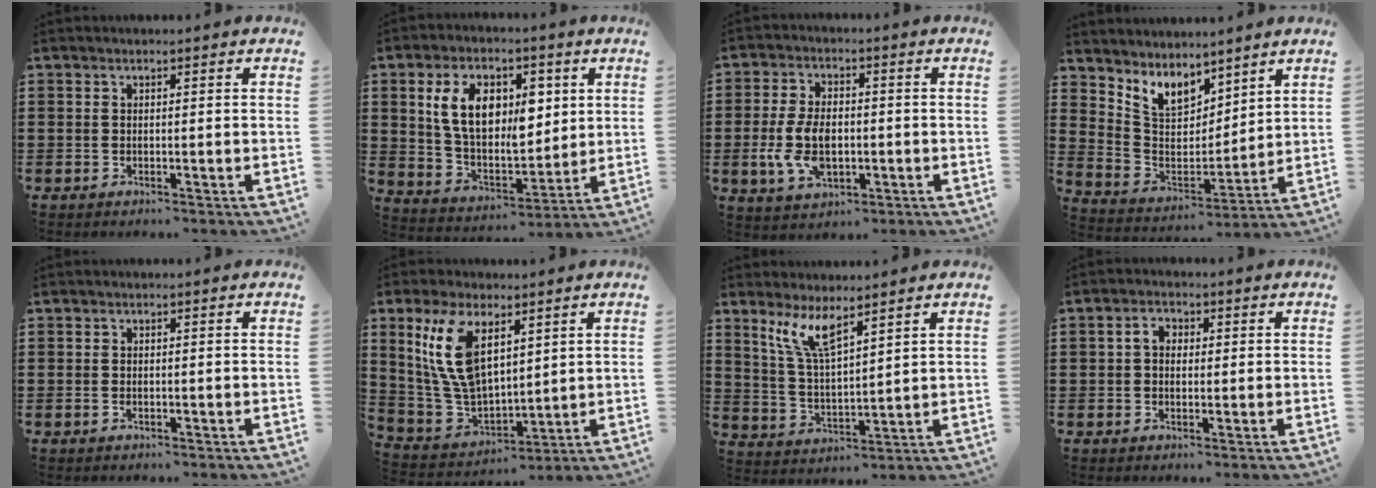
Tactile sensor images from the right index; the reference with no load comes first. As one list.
[{"total": 11.9, "force": [4.2, 6.9, 8.7], "torque": [-0.177, 0.013, 0.077]}, {"total": 7.8, "force": [-1.2, 4.5, 6.3], "torque": [-0.145, -0.001, -0.023]}, {"total": 6.7, "force": [5.7, 3.3, 1.5], "torque": [-0.062, -0.034, 0.106]}, {"total": 0.5, "force": [-0.1, 0.2, 0.5], "torque": [-0.010, -0.005, -0.001]}, {"total": 12.4, "force": [5.0, 6.1, 9.6], "torque": [-0.228, -0.004, 0.089]}, {"total": 6.8, "force": [4.6, 1.3, 4.8], "torque": [-0.107, -0.011, 0.082]}, {"total": 2.8, "force": [0.2, 2.0, 1.9], "torque": [-0.041, 0.011, 0.000]}]